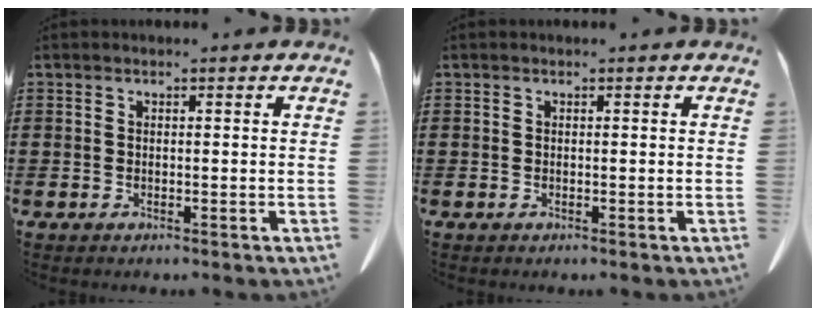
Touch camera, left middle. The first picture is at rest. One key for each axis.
{"total": 0.0}